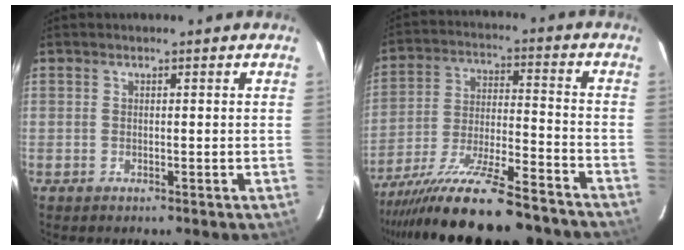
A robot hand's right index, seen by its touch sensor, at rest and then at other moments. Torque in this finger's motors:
{"motor_torque": [1.21, -0.93, 1.06, 0.21]}